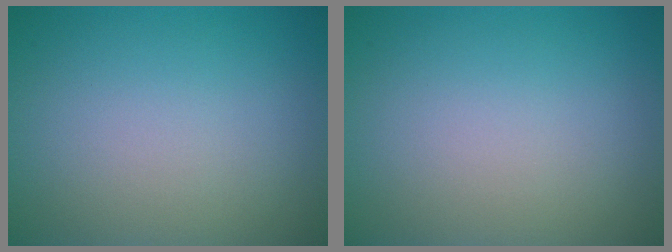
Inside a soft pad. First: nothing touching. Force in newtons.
{"total": 0.0}